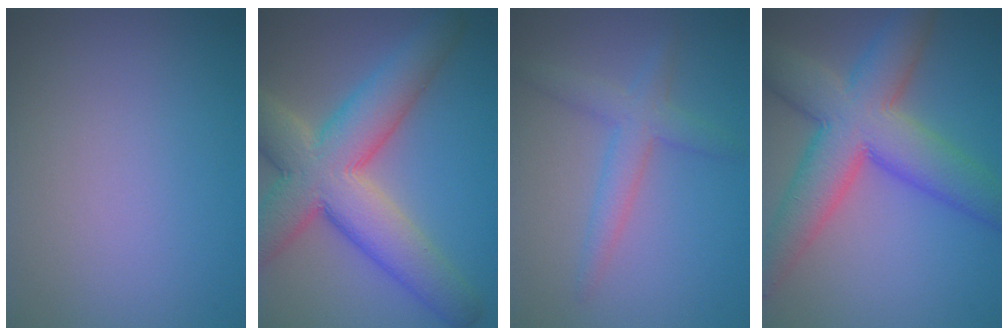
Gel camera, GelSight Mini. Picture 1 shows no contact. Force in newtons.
{"total": 10.2, "press": 10.2, "slide": 0.7}
{"total": 2.9, "press": 2.9, "slide": 0.1}
{"total": 9.7, "press": 9.7, "slide": 0.4}